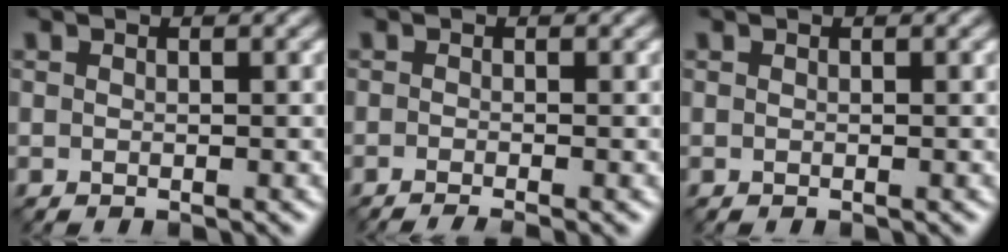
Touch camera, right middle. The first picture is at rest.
{"total": 2.6, "force": [-1.3, 0.7, 2.1], "torque": [-0.018, -0.007, -0.028]}
{"total": 0.0}